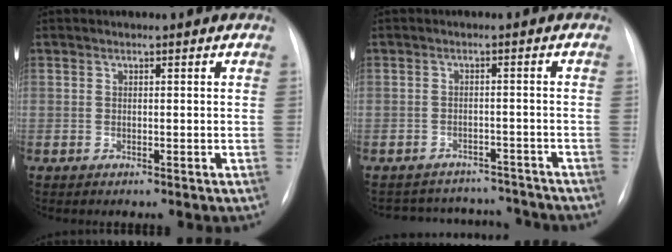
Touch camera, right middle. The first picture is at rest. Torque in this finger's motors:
{"motor_torque": [0.12, -0.51, -0.11, -0.08]}